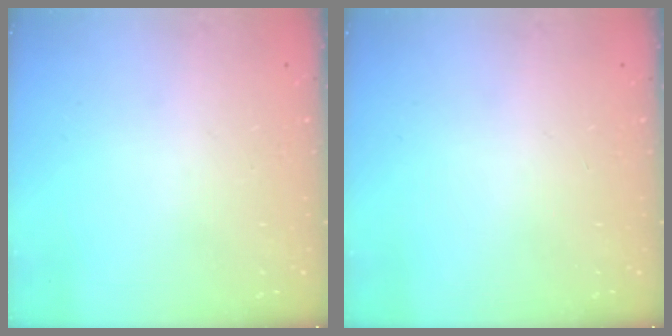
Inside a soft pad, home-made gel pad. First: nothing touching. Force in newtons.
{"total": 0.0}